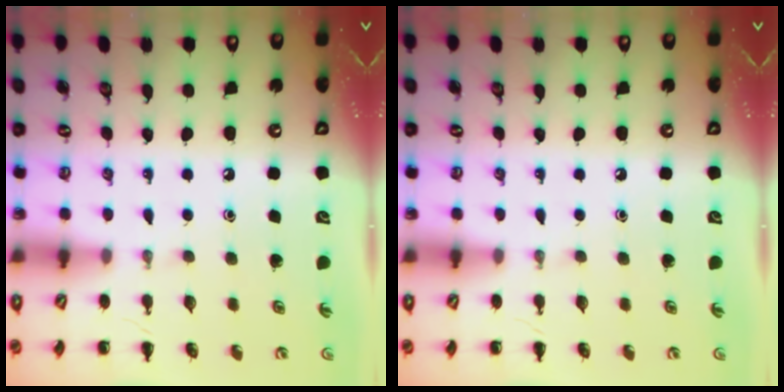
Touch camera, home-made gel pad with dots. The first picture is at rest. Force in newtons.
{"total": 0.0}